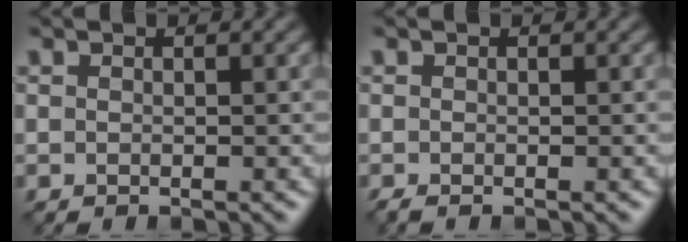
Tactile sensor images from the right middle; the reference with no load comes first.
{"total": 0.7, "force": [-0.5, 0.0, 0.4], "torque": [-0.007, -0.005, -0.012]}